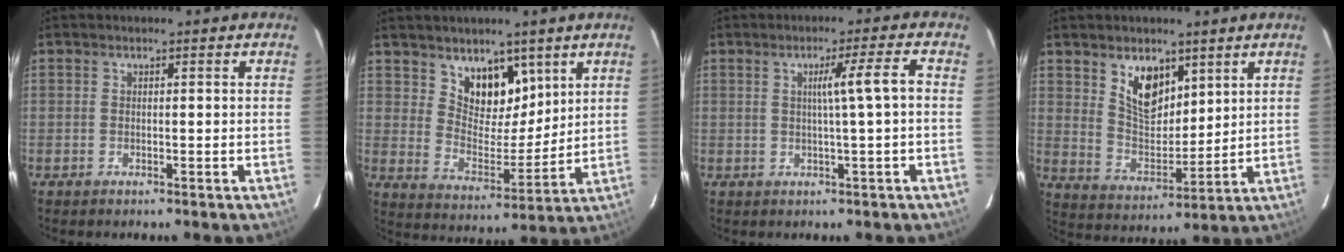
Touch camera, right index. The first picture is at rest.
{"total": 9.8, "force": [6.3, 5.9, 4.7], "torque": [-0.066, -0.010, 0.118]}
{"total": 4.8, "force": [0.0, -1.0, 4.7], "torque": [-0.078, 0.003, 0.005]}
{"total": 9.7, "force": [5.5, 5.6, 5.7], "torque": [-0.095, 0.001, 0.112]}